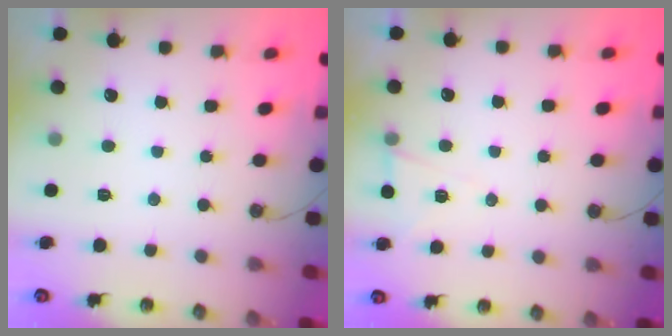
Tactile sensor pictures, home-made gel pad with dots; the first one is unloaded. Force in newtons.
{"total": 5.0, "press": 3.5, "slide": 3.6}